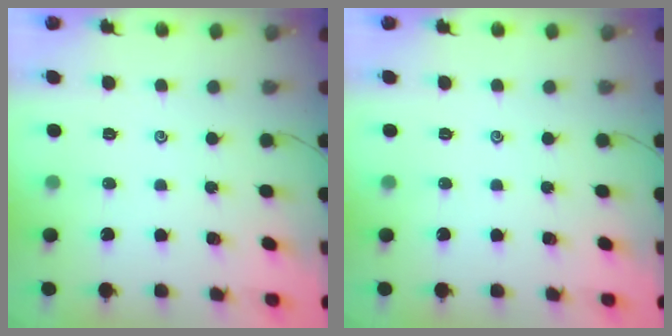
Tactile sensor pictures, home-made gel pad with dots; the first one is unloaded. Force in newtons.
{"total": 0.0}